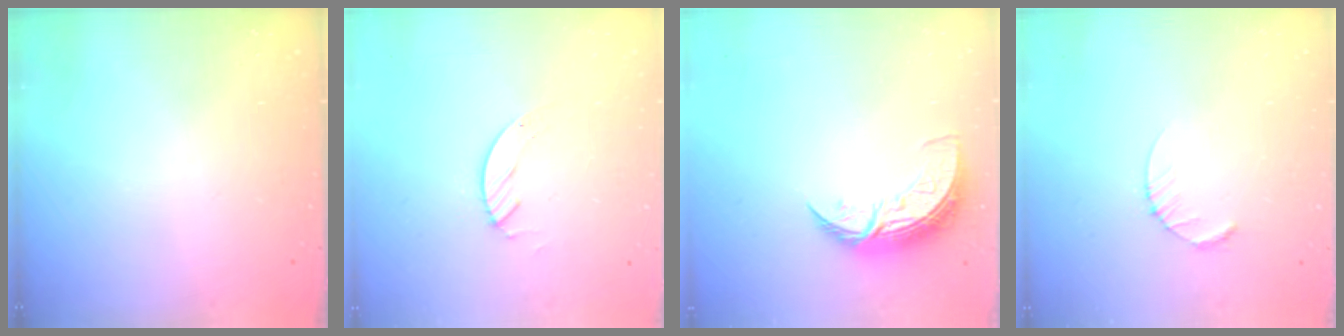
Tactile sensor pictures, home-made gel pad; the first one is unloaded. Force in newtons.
{"total": 2.1, "press": 2.1, "slide": 0.2}
{"total": 8.6, "press": 8.5, "slide": 0.8}
{"total": 2.6, "press": 2.6, "slide": 0.4}